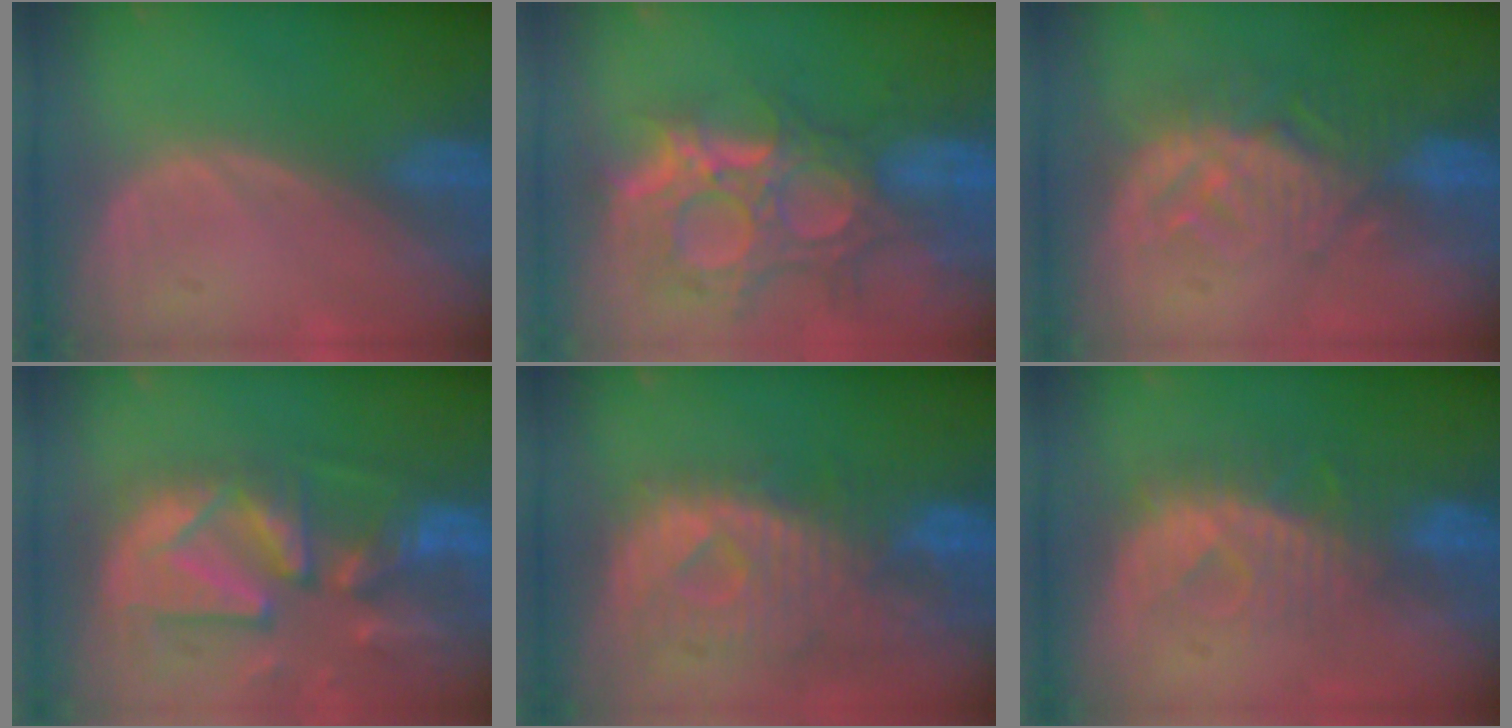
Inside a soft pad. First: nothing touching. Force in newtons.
{"total": 12.8, "press": 11.0, "slide": 6.5}
{"total": 9.3, "press": 8.1, "slide": 4.6}
{"total": 13.3, "press": 11.4, "slide": 6.9}
{"total": 11.3, "press": 9.8, "slide": 5.6}
{"total": 8.1, "press": 7.6, "slide": 2.8}